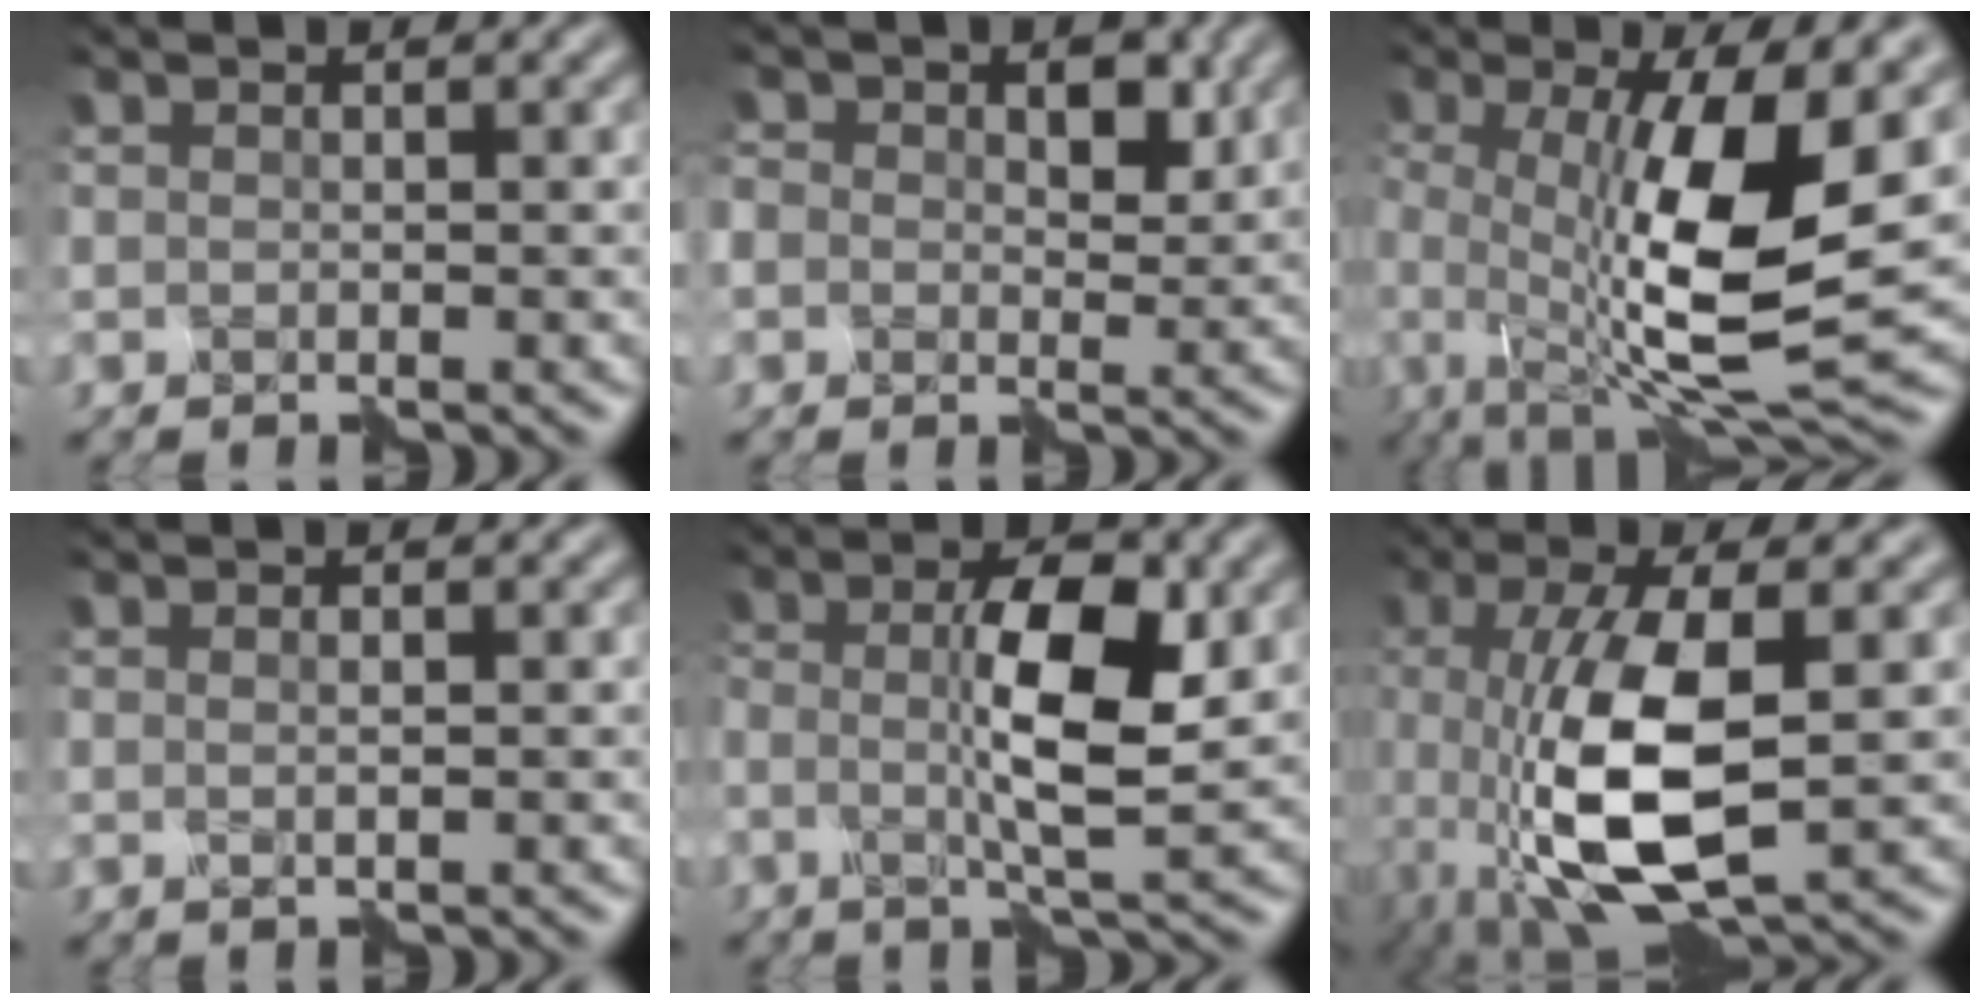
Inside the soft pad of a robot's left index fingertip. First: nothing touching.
{"total": 3.8, "force": [0.8, 2.9, 2.3], "torque": [-0.039, 0.010, 0.010]}
{"total": 12.0, "force": [-0.2, 3.4, 11.5], "torque": [-0.200, -0.015, -0.005]}
{"total": 0.7, "force": [0.5, -0.3, 0.4], "torque": [-0.004, 0.000, 0.002]}
{"total": 6.2, "force": [0.1, 1.4, 6.1], "torque": [-0.119, 0.005, 0.000]}
{"total": 8.4, "force": [-1.2, 2.8, 7.9], "torque": [-0.178, -0.007, -0.015]}